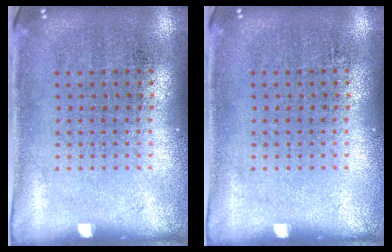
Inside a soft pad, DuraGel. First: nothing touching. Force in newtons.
{"total": 0.0}